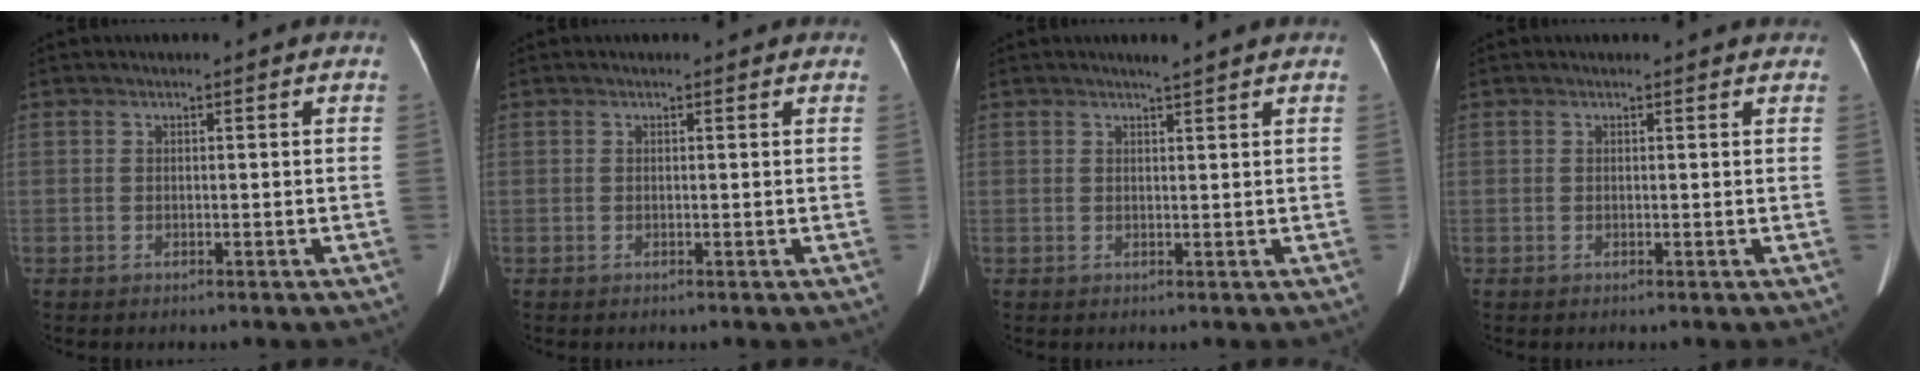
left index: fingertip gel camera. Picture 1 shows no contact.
{"total": 1.6, "force": [1.4, 0.6, 0.4], "torque": [-0.010, 0.007, 0.009]}
{"total": 2.3, "force": [2.0, -0.3, 1.1], "torque": [-0.016, 0.006, 0.032]}
{"total": 3.7, "force": [3.5, 1.0, 0.6], "torque": [-0.006, 0.009, 0.025]}